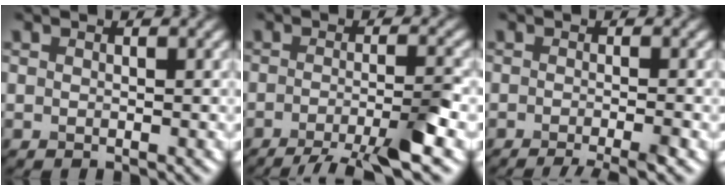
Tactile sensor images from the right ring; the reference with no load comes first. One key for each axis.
{"total": 5.9, "fx": -3.4, "fy": 1.1, "fz": 4.7, "tx": -0.061, "ty": -0.001, "tz": -0.066}
{"total": 4.2, "fx": -2.5, "fy": 0.9, "fz": 3.2, "tx": -0.035, "ty": -0.003, "tz": -0.041}